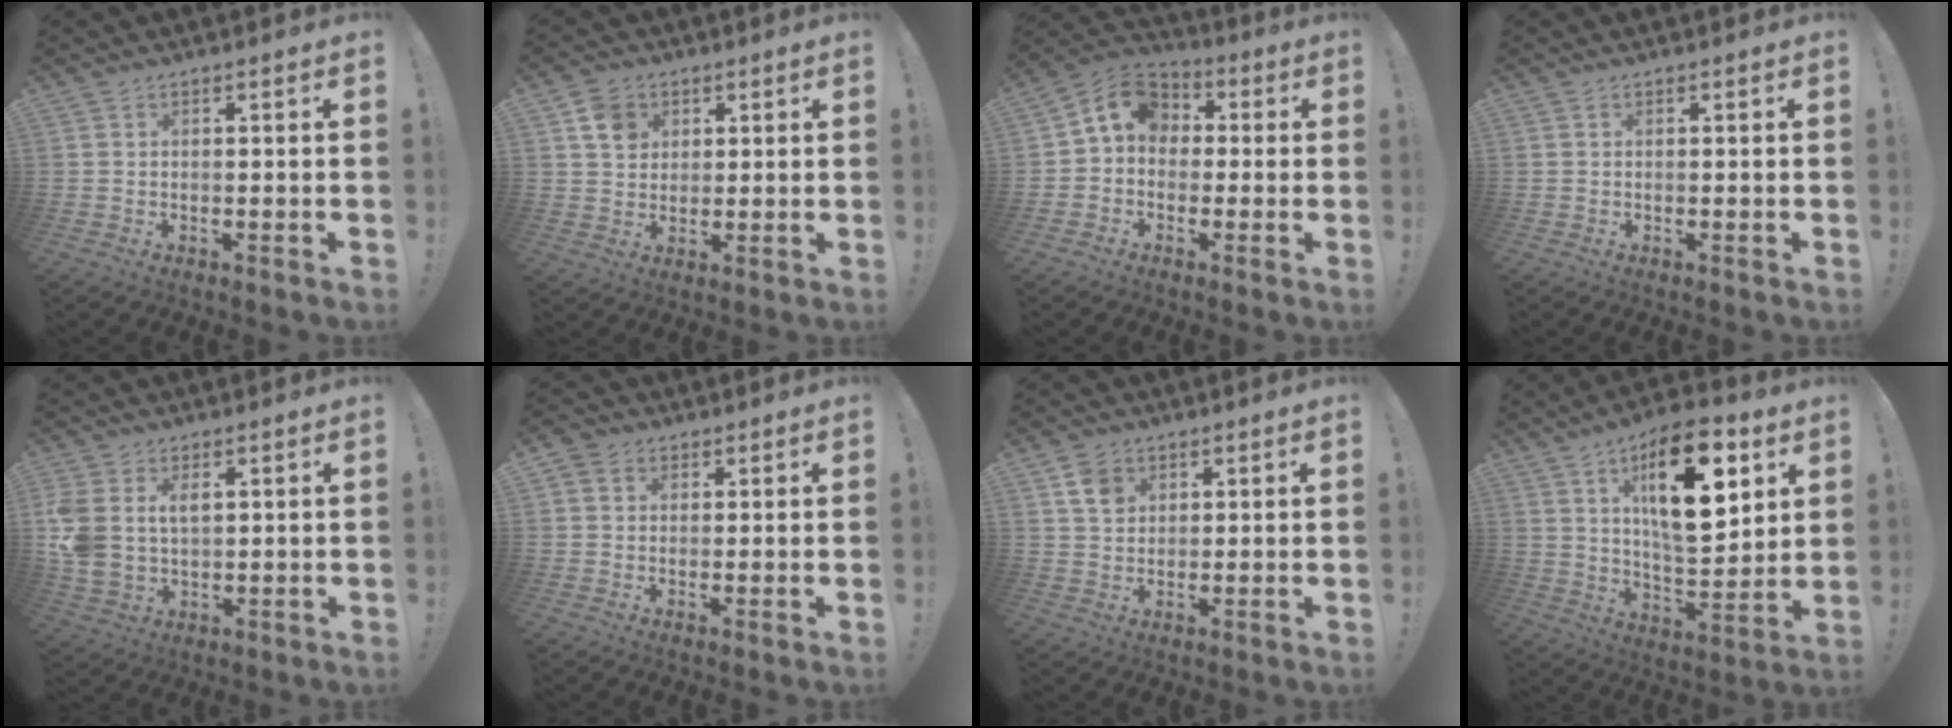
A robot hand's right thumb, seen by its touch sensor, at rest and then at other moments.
{"total": 7.4, "force": [3.4, 6.1, 2.5], "torque": [-0.030, -0.010, 0.067]}
{"total": 9.1, "force": [1.3, 7.6, 4.9], "torque": [-0.074, 0.010, 0.032]}
{"total": 0.0}
{"total": 8.3, "force": [2.7, 6.2, 4.9], "torque": [-0.094, -0.006, 0.051]}
{"total": 3.8, "force": [1.3, 3.3, 1.3], "torque": [-0.015, -0.004, 0.024]}
{"total": 5.8, "force": [3.0, 4.4, 2.3], "torque": [-0.027, -0.009, 0.056]}
{"total": 21.5, "force": [8.7, 9.2, 17.4], "torque": [-0.273, -0.025, 0.133]}